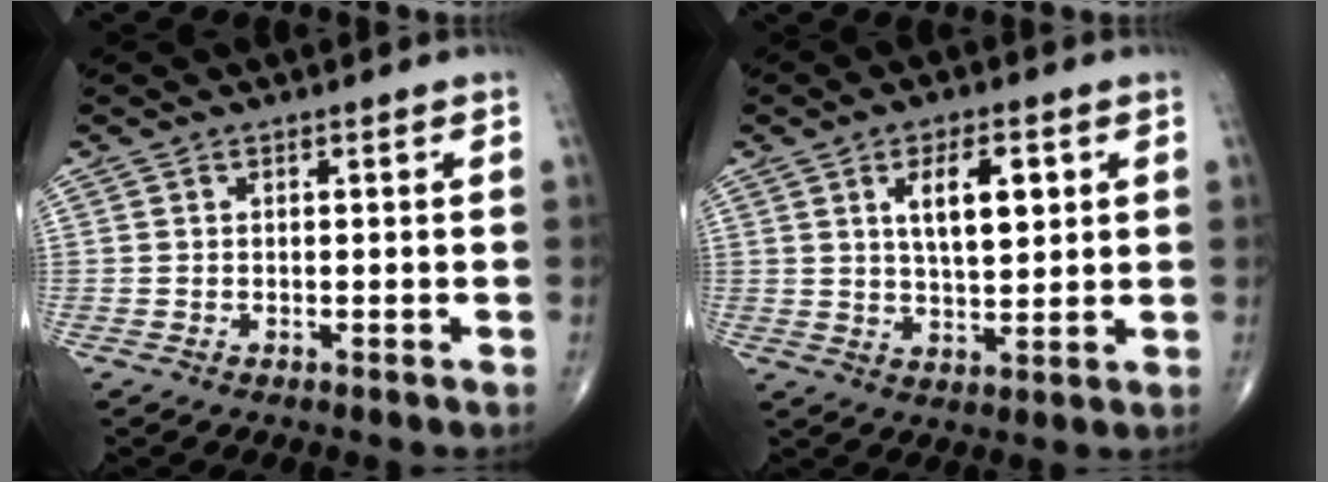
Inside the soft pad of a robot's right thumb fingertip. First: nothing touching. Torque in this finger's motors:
{"motor_torque": [0.63, 2.27, 1.29, 0.38, 0.05]}